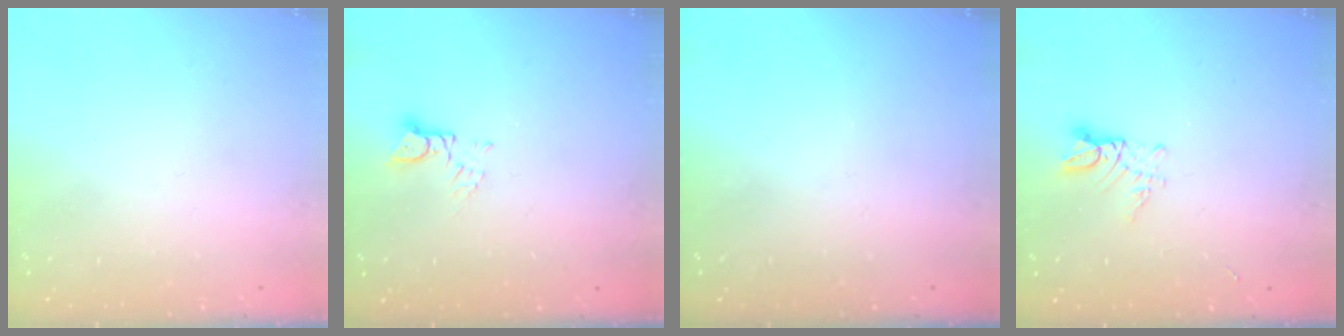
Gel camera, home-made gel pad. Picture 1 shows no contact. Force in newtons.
{"total": 3.1, "press": 3.1, "slide": 0.3}
{"total": 0.0}
{"total": 3.3, "press": 3.3, "slide": 0.2}